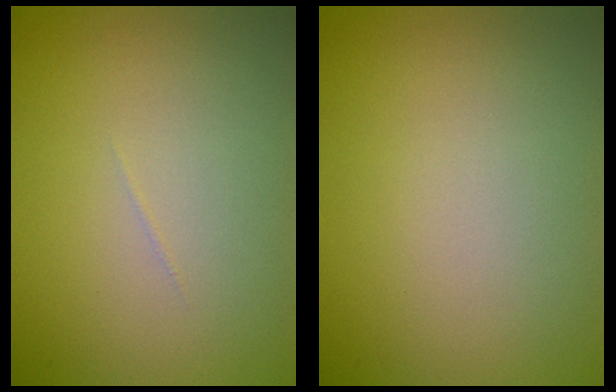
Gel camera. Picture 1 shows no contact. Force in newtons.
{"total": 0.0}